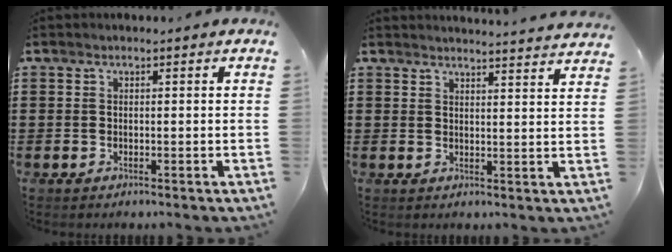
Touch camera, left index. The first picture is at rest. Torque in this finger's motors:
{"motor_torque": [-2.04, 0.10, -0.59, -0.09]}